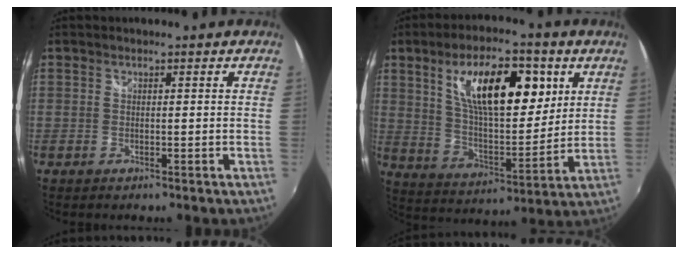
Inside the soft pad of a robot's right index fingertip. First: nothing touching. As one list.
[{"total": 18.6, "force": [7.2, 7.8, 15.2], "torque": [-0.248, 0.007, 0.125]}]